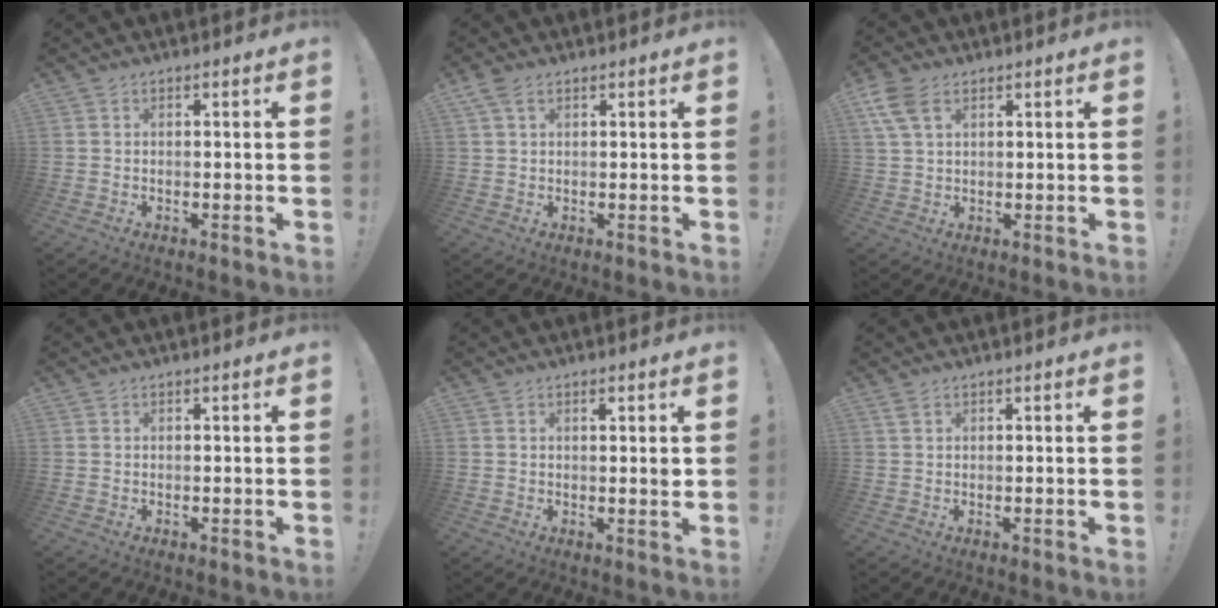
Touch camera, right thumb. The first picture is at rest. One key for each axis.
{"total": 3.1, "fx": 1.8, "fy": 1.5, "fz": 2.0, "tx": -0.035, "ty": -0.003, "tz": 0.032}
{"total": 7.6, "fx": 3.5, "fy": 4.8, "fz": 4.7, "tx": -0.092, "ty": -0.008, "tz": 0.067}
{"total": 0.0}
{"total": 1.5, "fx": 0.7, "fy": 0.2, "fz": 1.4, "tx": -0.013, "ty": -0.004, "tz": 0.007}
{"total": 1.2, "fx": 0.6, "fy": 0.5, "fz": 0.8, "tx": -0.017, "ty": 0.002, "tz": 0.012}